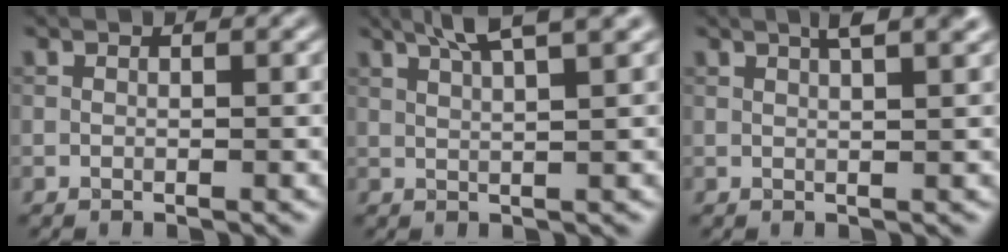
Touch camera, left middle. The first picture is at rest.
{"total": 5.5, "force": [3.7, 1.0, 4.0], "torque": [-0.055, 0.023, 0.040]}
{"total": 3.9, "force": [2.2, 1.2, 3.0], "torque": [-0.018, 0.018, 0.009]}